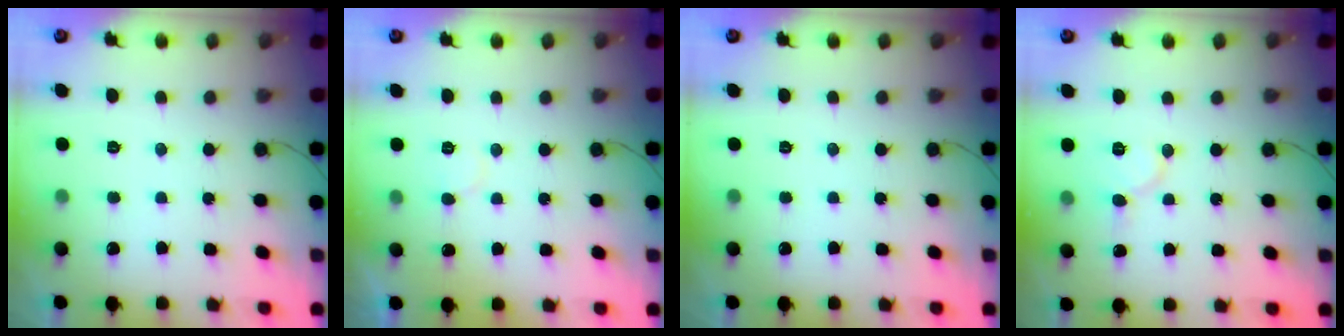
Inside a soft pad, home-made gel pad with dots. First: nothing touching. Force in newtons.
{"total": 4.2, "press": 4.2, "slide": 0.3}
{"total": 0.0}
{"total": 7.0, "press": 7.0, "slide": 0.8}